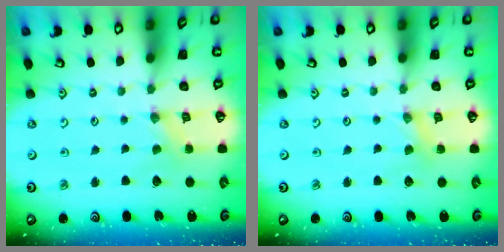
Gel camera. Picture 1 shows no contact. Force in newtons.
{"total": 1.3, "press": 1.3, "slide": 0.2}